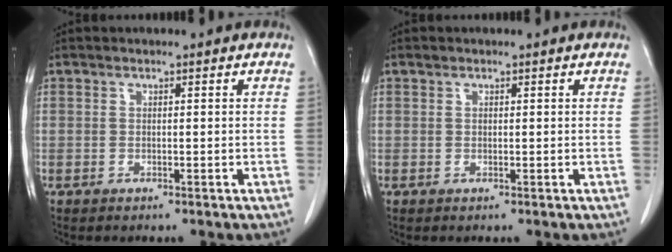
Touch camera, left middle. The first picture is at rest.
{"total": 0.5, "force": [0.3, 0.4, 0.3], "torque": [-0.005, 0.004, 0.004]}